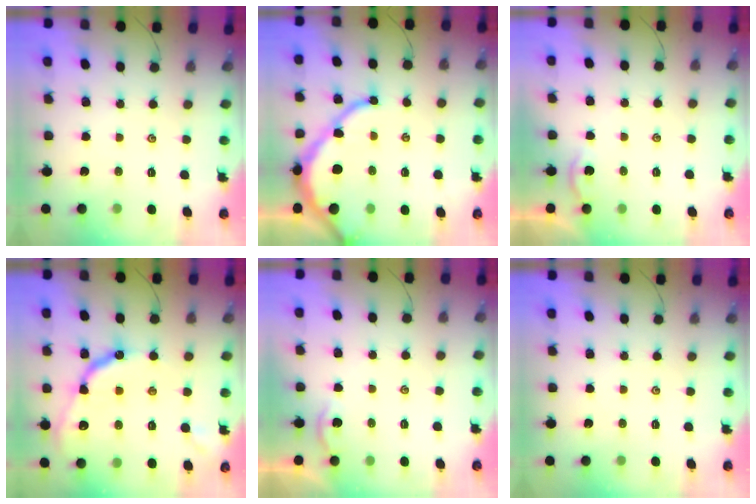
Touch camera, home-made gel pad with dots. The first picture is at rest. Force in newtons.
{"total": 12.3, "press": 12.2, "slide": 1.4}
{"total": 1.2, "press": 1.2, "slide": 0.2}
{"total": 14.0, "press": 13.9, "slide": 1.0}
{"total": 1.2, "press": 1.2, "slide": 0.2}
{"total": 0.0}